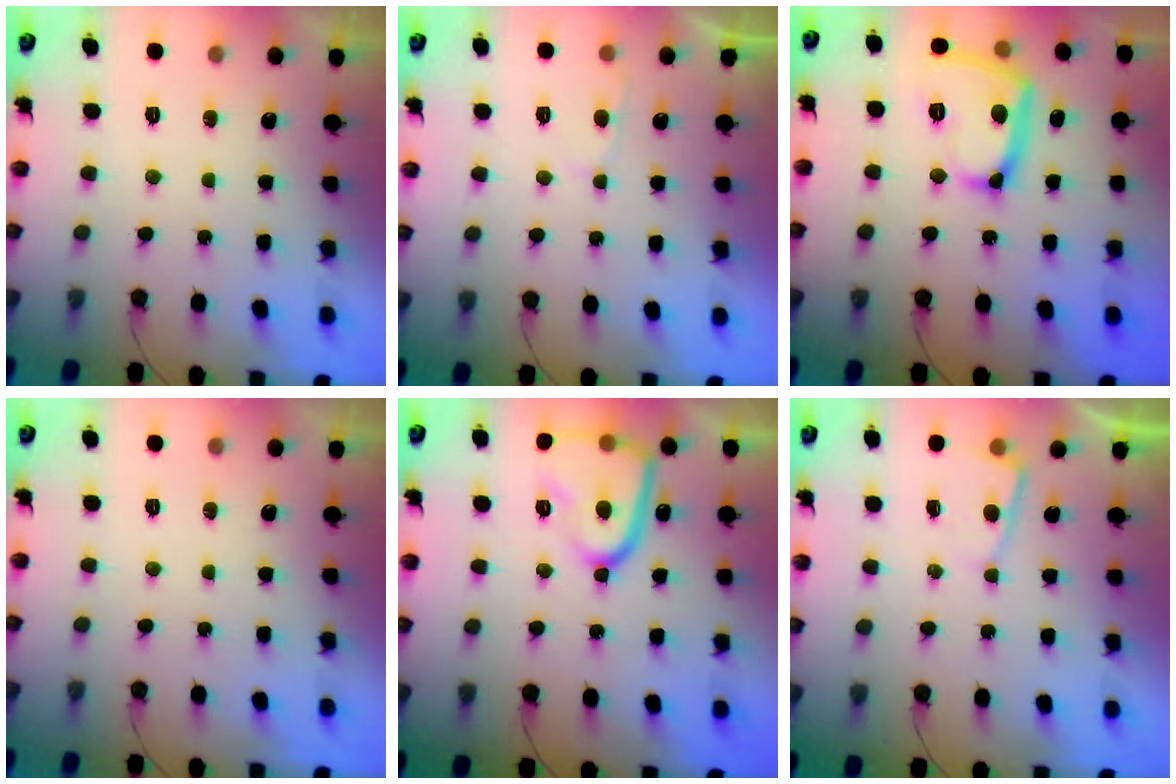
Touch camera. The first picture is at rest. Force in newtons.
{"total": 2.4, "press": 2.4, "slide": 0.4}
{"total": 14.9, "press": 14.8, "slide": 1.5}
{"total": 0.0}
{"total": 15.8, "press": 15.7, "slide": 1.3}
{"total": 3.6, "press": 3.6, "slide": 0.4}